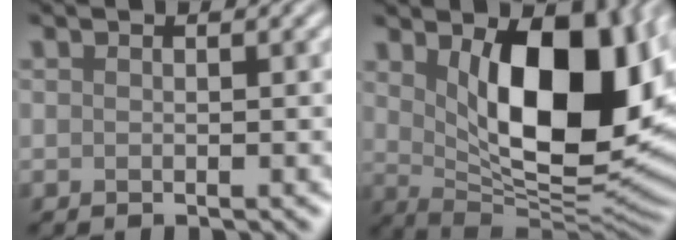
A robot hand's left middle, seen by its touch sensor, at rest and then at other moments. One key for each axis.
{"total": 13.0, "fx": 3.2, "fy": 6.1, "fz": 11.1, "tx": -0.139, "ty": -0.015, "tz": 0.056}